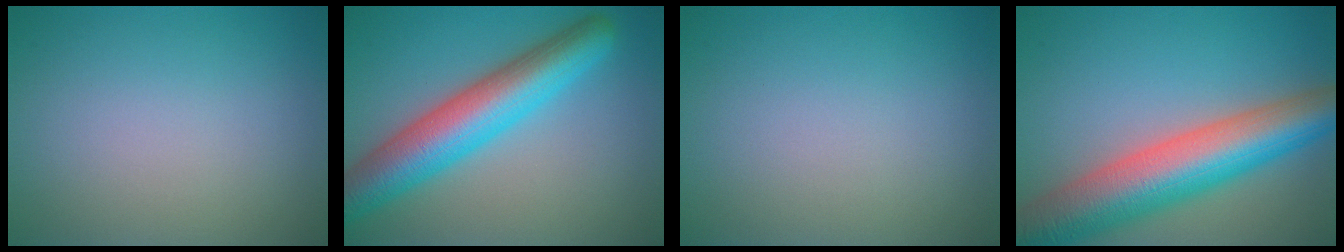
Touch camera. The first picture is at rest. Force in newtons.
{"total": 8.3, "press": 8.3, "slide": 0.2}
{"total": 0.0}
{"total": 10.6, "press": 10.6, "slide": 0.6}